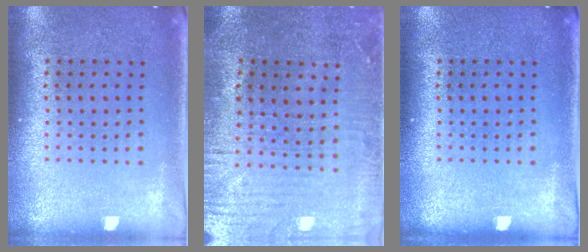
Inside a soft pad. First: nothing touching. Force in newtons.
{"total": 1.1, "press": 1.0, "slide": 0.4}
{"total": 0.0}